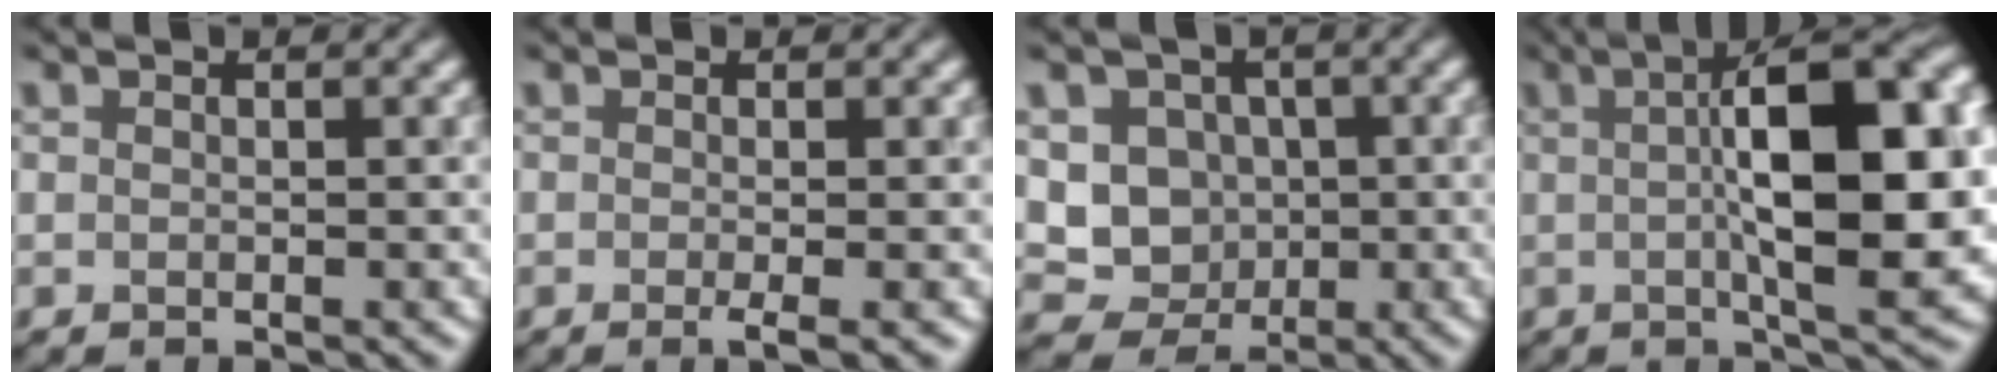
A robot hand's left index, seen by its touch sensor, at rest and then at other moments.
{"total": 2.0, "force": [-0.5, 0.5, 1.9], "torque": [-0.024, -0.008, -0.010]}
{"total": 5.5, "force": [0.5, 5.1, 2.1], "torque": [-0.017, 0.009, -0.007]}
{"total": 14.5, "force": [1.1, 4.7, 13.6], "torque": [-0.163, 0.017, 0.011]}